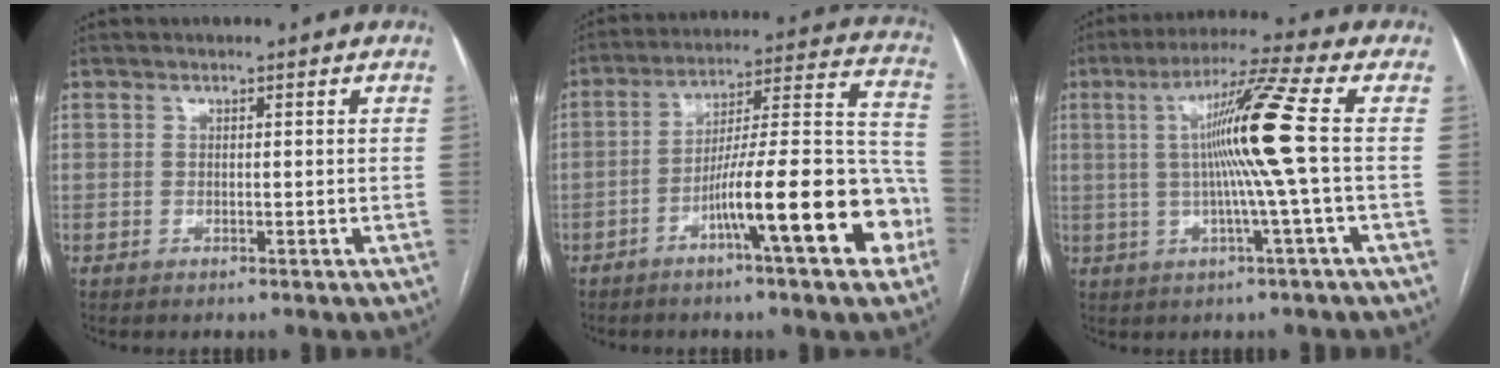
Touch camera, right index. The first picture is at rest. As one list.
[{"total": 18.4, "force": [-7.6, 1.9, 16.7], "torque": [-0.232, 0.021, -0.115]}, {"total": 11.2, "force": [0.5, -2.4, 11.0], "torque": [-0.192, 0.008, 0.011]}]